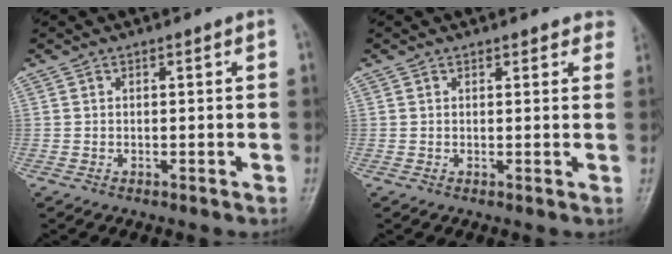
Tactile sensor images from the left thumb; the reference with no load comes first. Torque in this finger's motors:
{"motor_torque": [0.06, 0.14, -0.18, -0.22, 0.00]}